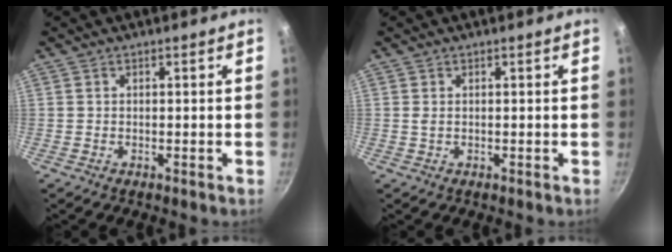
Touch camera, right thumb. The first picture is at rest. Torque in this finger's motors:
{"motor_torque": [0.11, 0.48, 0.16, 0.16, -0.02]}